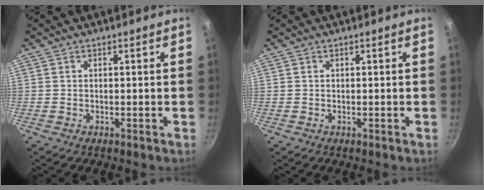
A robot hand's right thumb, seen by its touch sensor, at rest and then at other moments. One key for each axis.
{"total": 0.0}